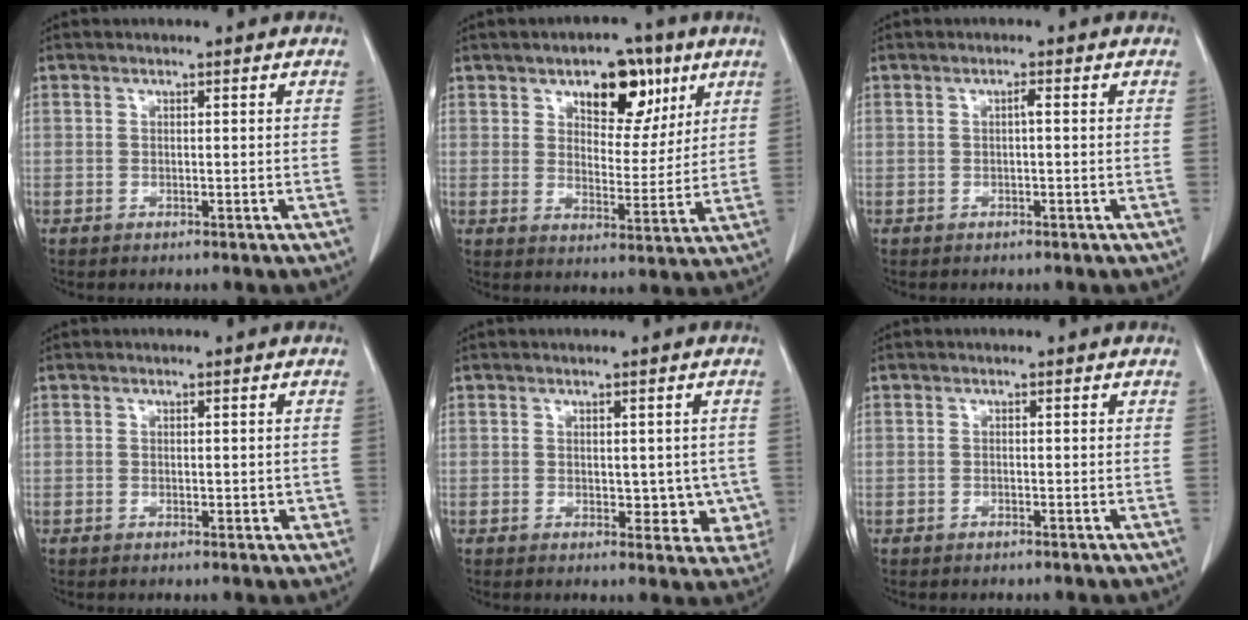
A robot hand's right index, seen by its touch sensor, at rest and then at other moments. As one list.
[{"total": 9.7, "force": [5.3, 5.2, 6.2], "torque": [-0.082, 0.011, 0.082]}, {"total": 0.8, "force": [0.0, 0.1, 0.8], "torque": [-0.014, 0.002, 0.000]}, {"total": 1.8, "force": [-0.2, 1.0, 1.5], "torque": [-0.017, 0.000, 0.001]}, {"total": 5.1, "force": [-0.1, 3.3, 3.9], "torque": [-0.021, 0.002, 0.004]}, {"total": 0.0}]